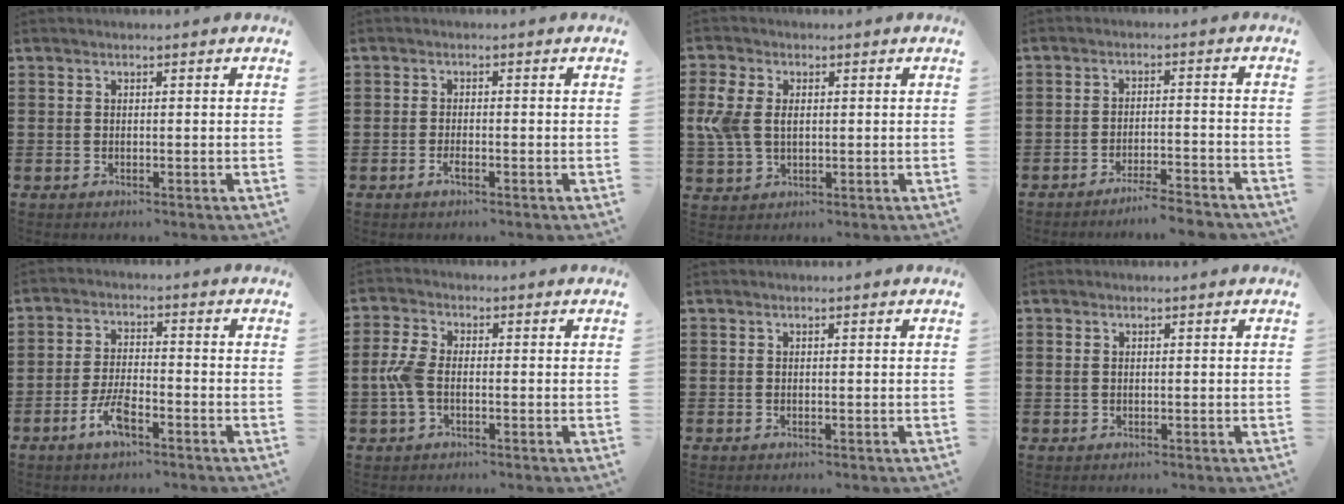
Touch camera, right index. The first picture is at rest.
{"total": 1.4, "force": [-0.9, 0.3, 1.1], "torque": [-0.022, -0.005, -0.014]}
{"total": 5.2, "force": [0.7, 3.5, 3.8], "torque": [-0.110, 0.001, 0.003]}
{"total": 3.9, "force": [-3.8, -0.2, 1.1], "torque": [-0.021, -0.002, -0.076]}
{"total": 5.6, "force": [-3.2, 1.9, 4.2], "torque": [-0.096, 0.001, -0.063]}
{"total": 4.6, "force": [-0.8, 2.3, 3.8], "torque": [-0.098, -0.005, -0.022]}
{"total": 0.0}
{"total": 0.8, "force": [0.2, 0.5, 0.5], "torque": [-0.012, 0.004, 0.003]}